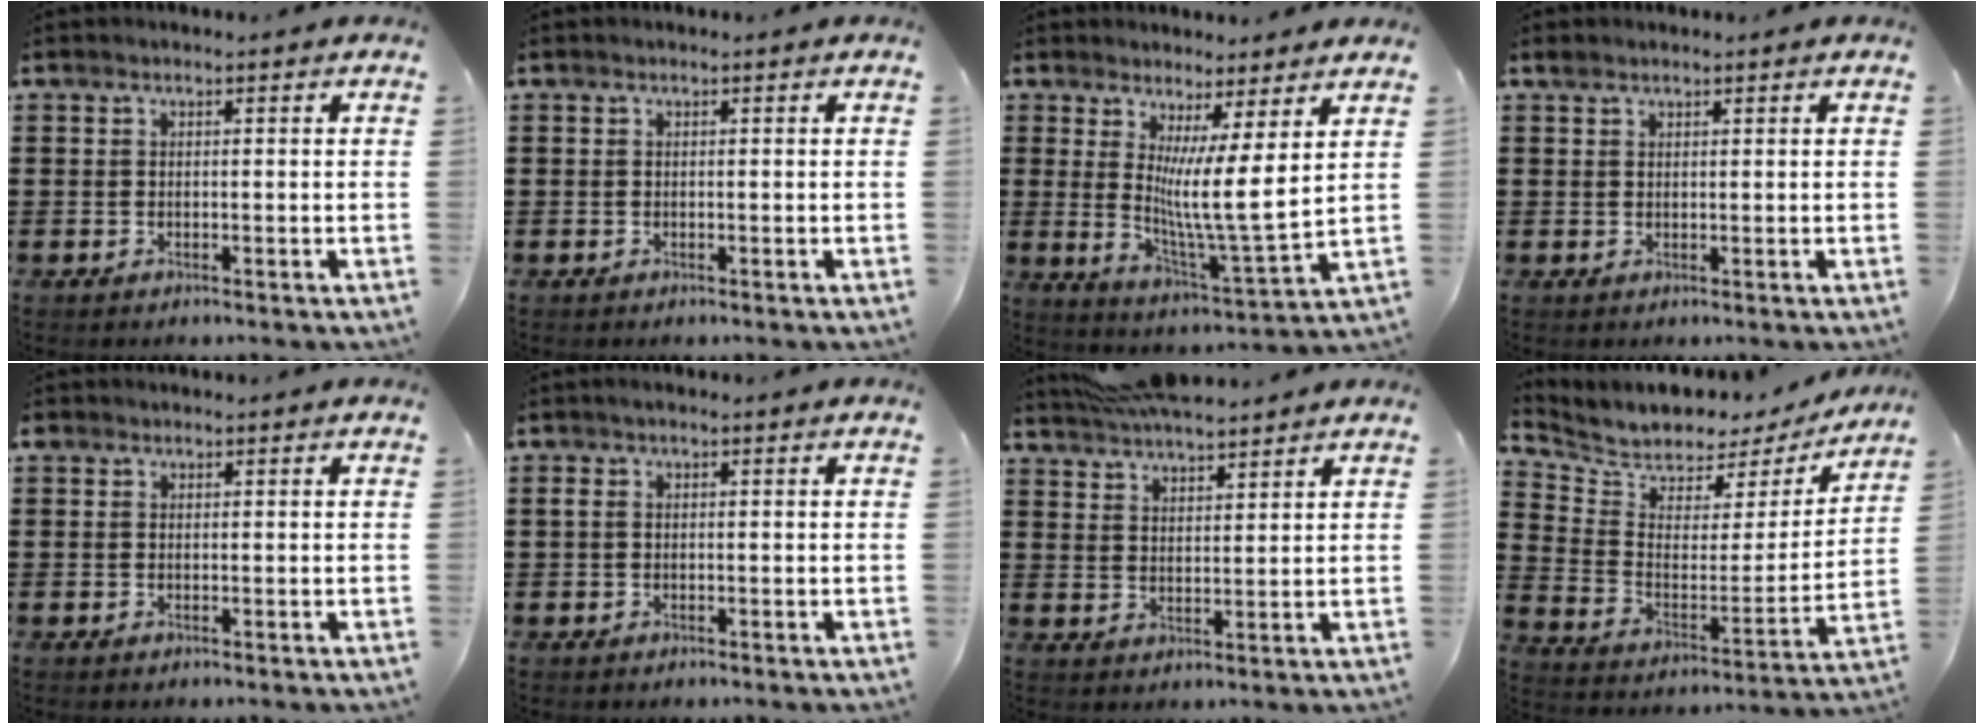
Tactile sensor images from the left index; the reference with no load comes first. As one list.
[{"total": 0.0}, {"total": 8.8, "force": [3.5, 0.6, 8.1], "torque": [-0.135, -0.040, 0.058]}, {"total": 1.3, "force": [1.0, 0.7, 0.2], "torque": [-0.006, 0.003, 0.020]}, {"total": 0.5, "force": [0.2, 0.5, 0.1], "torque": [-0.004, 0.005, 0.003]}, {"total": 1.2, "force": [-0.2, 0.6, 1.0], "torque": [-0.028, -0.001, -0.007]}, {"total": 5.2, "force": [4.9, 0.8, 1.5], "torque": [-0.044, -0.006, 0.094]}, {"total": 5.2, "force": [5.0, 1.3, 0.0], "torque": [-0.039, -0.046, 0.082]}]